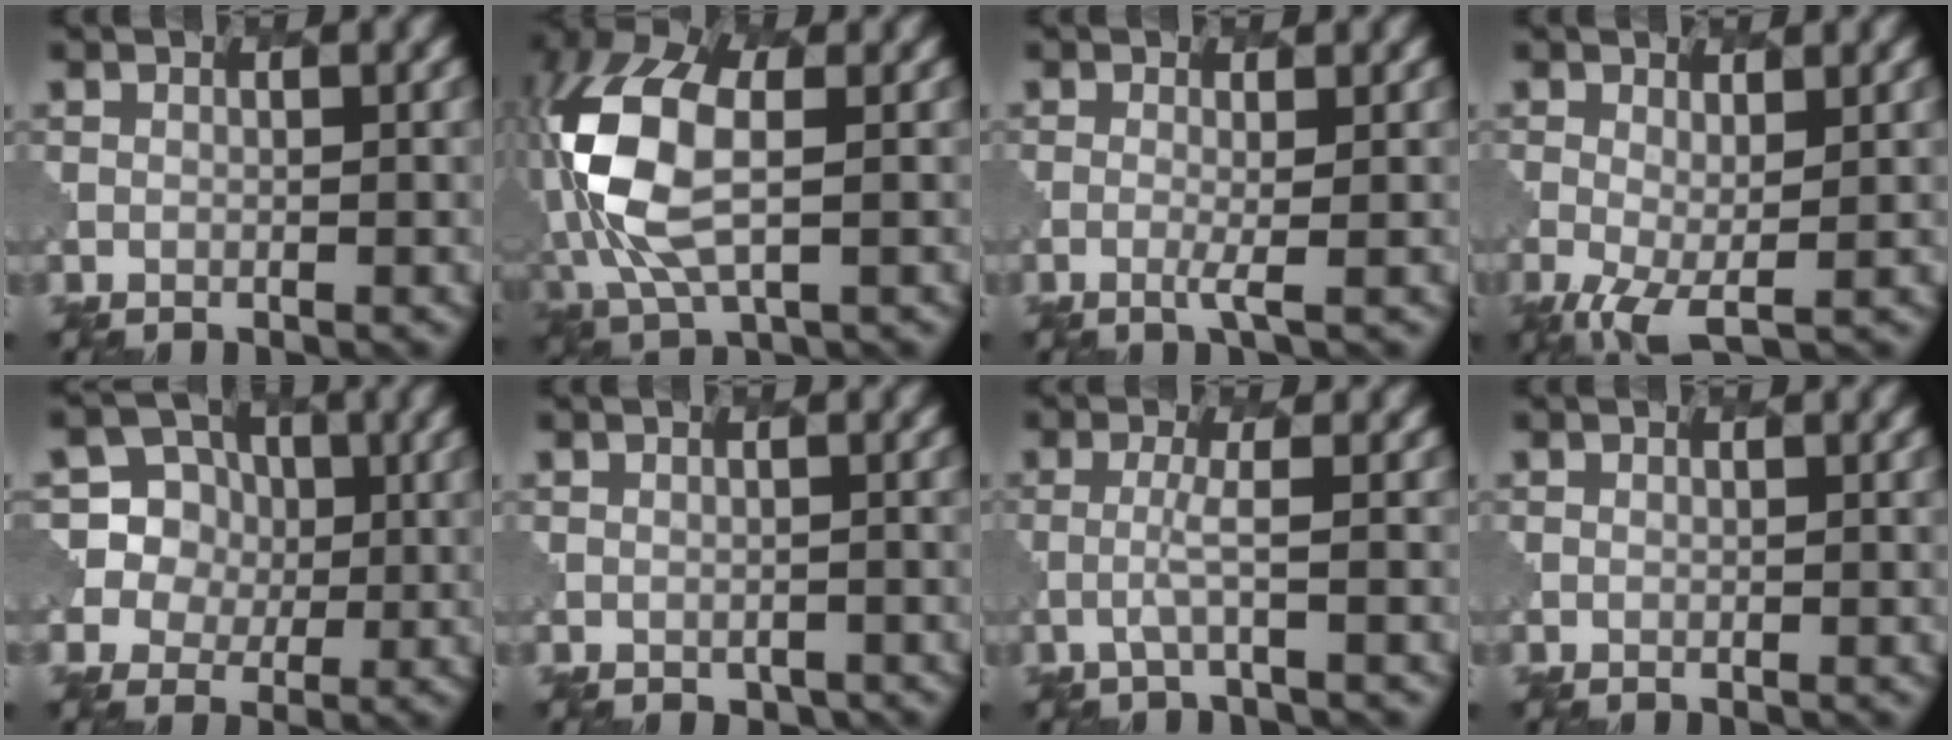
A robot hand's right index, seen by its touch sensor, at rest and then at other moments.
{"total": 10.5, "force": [0.1, 5.7, 8.9], "torque": [-0.216, 0.006, -0.004]}
{"total": 1.4, "force": [-0.2, 0.3, 1.3], "torque": [-0.026, -0.006, -0.005]}
{"total": 3.0, "force": [-0.9, 1.1, 2.7], "torque": [-0.067, -0.016, -0.013]}
{"total": 8.8, "force": [1.2, 8.4, 2.1], "torque": [-0.074, 0.029, 0.013]}
{"total": 1.2, "force": [-1.0, 0.7, 0.2], "torque": [-0.005, -0.003, -0.006]}
{"total": 1.6, "force": [-0.5, 0.1, 1.5], "torque": [-0.033, 0.001, -0.016]}
{"total": 0.0}